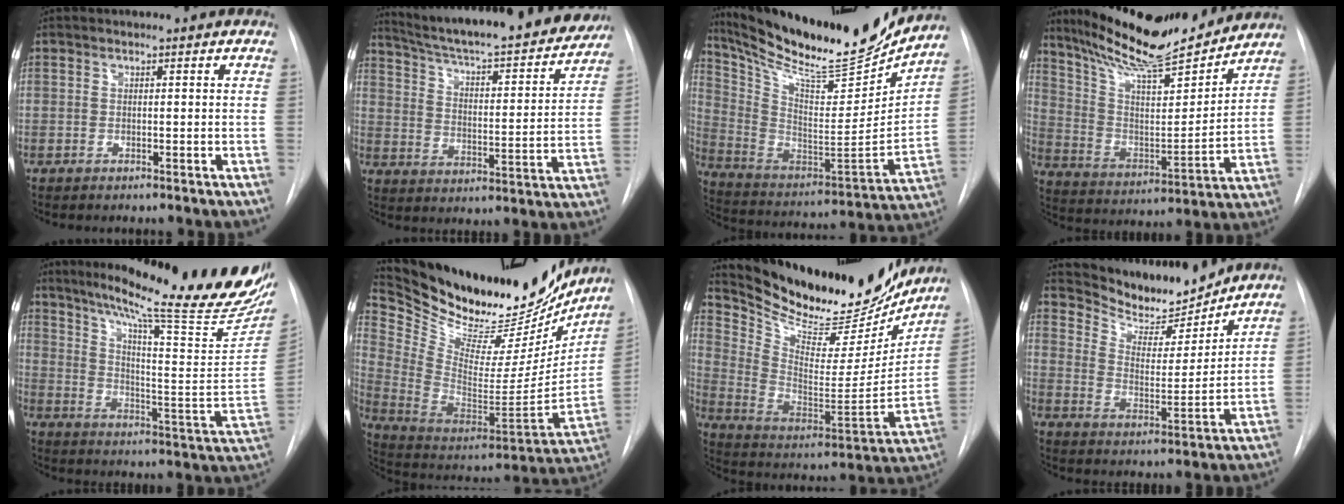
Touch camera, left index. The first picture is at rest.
{"total": 26.0, "force": [23.2, 3.7, 11.2], "torque": [-0.181, -0.038, 0.313]}
{"total": 25.0, "force": [22.2, 2.5, 11.1], "torque": [-0.206, -0.060, 0.351]}
{"total": 19.7, "force": [17.6, 2.3, 8.5], "torque": [-0.150, -0.018, 0.287]}
{"total": 27.3, "force": [21.6, 1.7, 16.7], "torque": [-0.246, -0.075, 0.282]}
{"total": 31.1, "force": [26.7, 9.2, 12.9], "torque": [-0.226, -0.058, 0.391]}
{"total": 25.2, "force": [22.3, 6.9, 9.5], "torque": [-0.167, -0.049, 0.334]}
{"total": 10.8, "force": [10.4, 2.0, 2.2], "torque": [-0.042, -0.018, 0.178]}